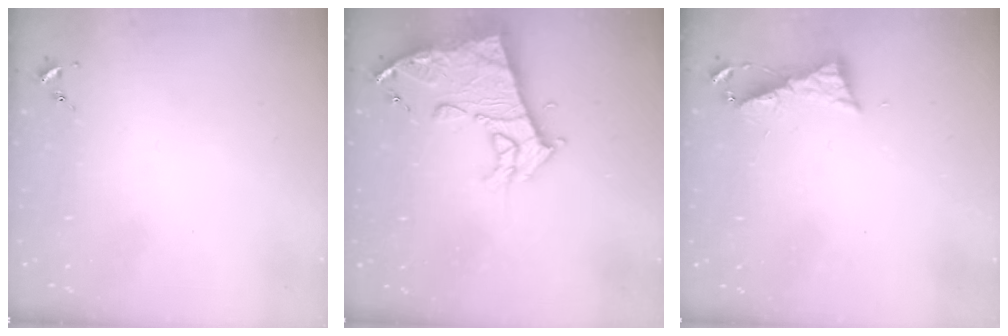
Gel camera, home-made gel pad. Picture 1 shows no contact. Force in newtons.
{"total": 14.1, "press": 14.0, "slide": 1.5}
{"total": 6.4, "press": 6.4, "slide": 0.6}